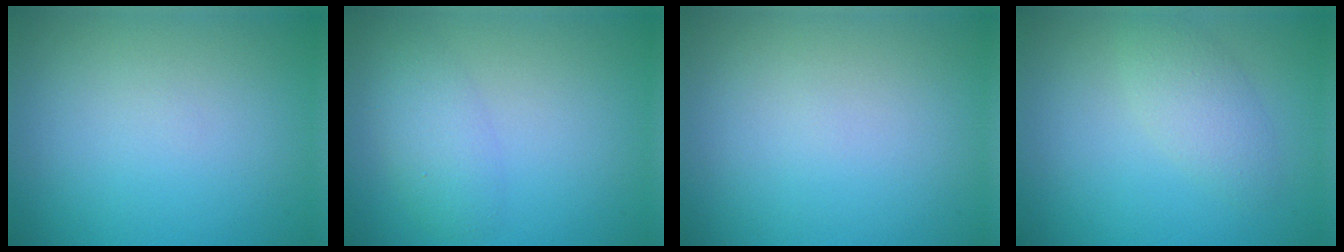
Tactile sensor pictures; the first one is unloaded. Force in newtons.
{"total": 2.8, "press": 2.8, "slide": 0.2}
{"total": 0.0}
{"total": 2.4, "press": 2.4, "slide": 0.1}